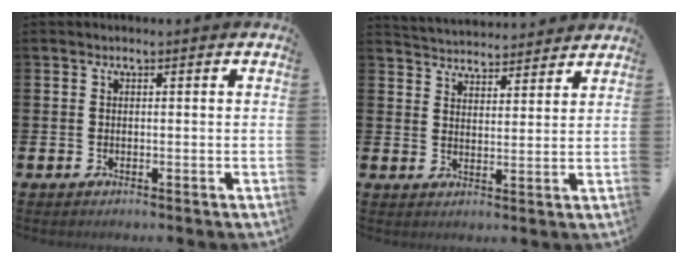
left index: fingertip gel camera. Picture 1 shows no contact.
{"total": 4.6, "force": [4.5, 0.5, -0.3], "torque": [-0.007, -0.032, 0.081]}